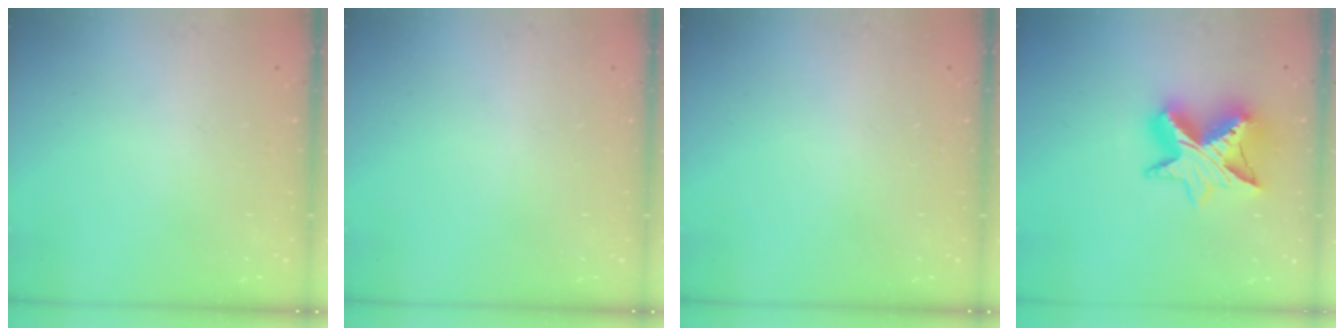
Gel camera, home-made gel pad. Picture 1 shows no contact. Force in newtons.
{"total": 0.0}
{"total": 0.0}
{"total": 13.3, "press": 13.2, "slide": 0.9}